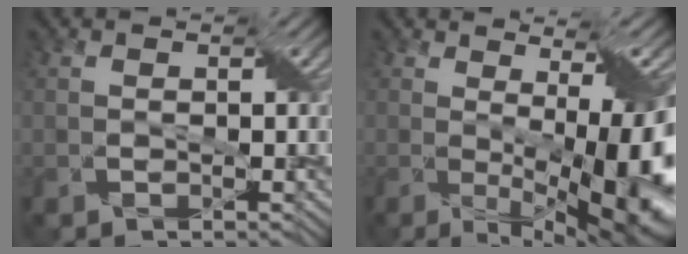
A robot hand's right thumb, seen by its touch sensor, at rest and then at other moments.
{"total": 11.5, "force": [-1.3, 3.1, 11.0], "torque": [-0.154, -0.015, -0.012]}